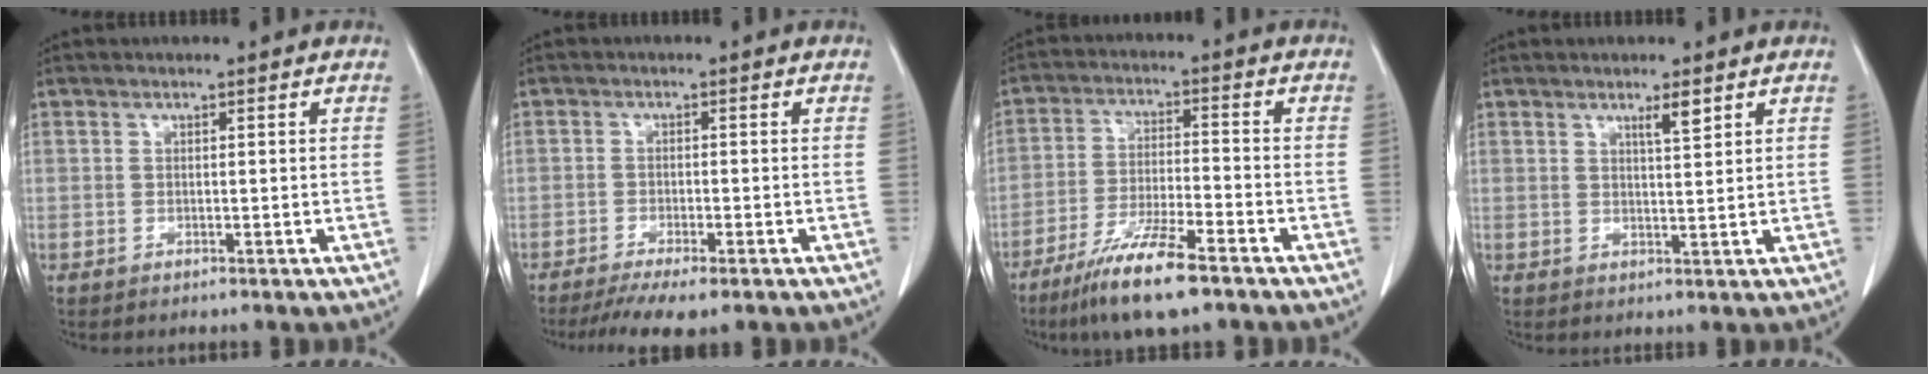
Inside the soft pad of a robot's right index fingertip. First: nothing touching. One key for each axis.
{"total": 6.5, "fx": -4.8, "fy": 1.0, "fz": 4.2, "tx": -0.064, "ty": -0.014, "tz": -0.077}
{"total": 11.0, "fx": -7.5, "fy": 1.2, "fz": 7.9, "tx": -0.152, "ty": -0.028, "tz": -0.136}
{"total": 2.5, "fx": 1.6, "fy": 0.1, "fz": 1.9, "tx": -0.036, "ty": -0.003, "tz": 0.028}